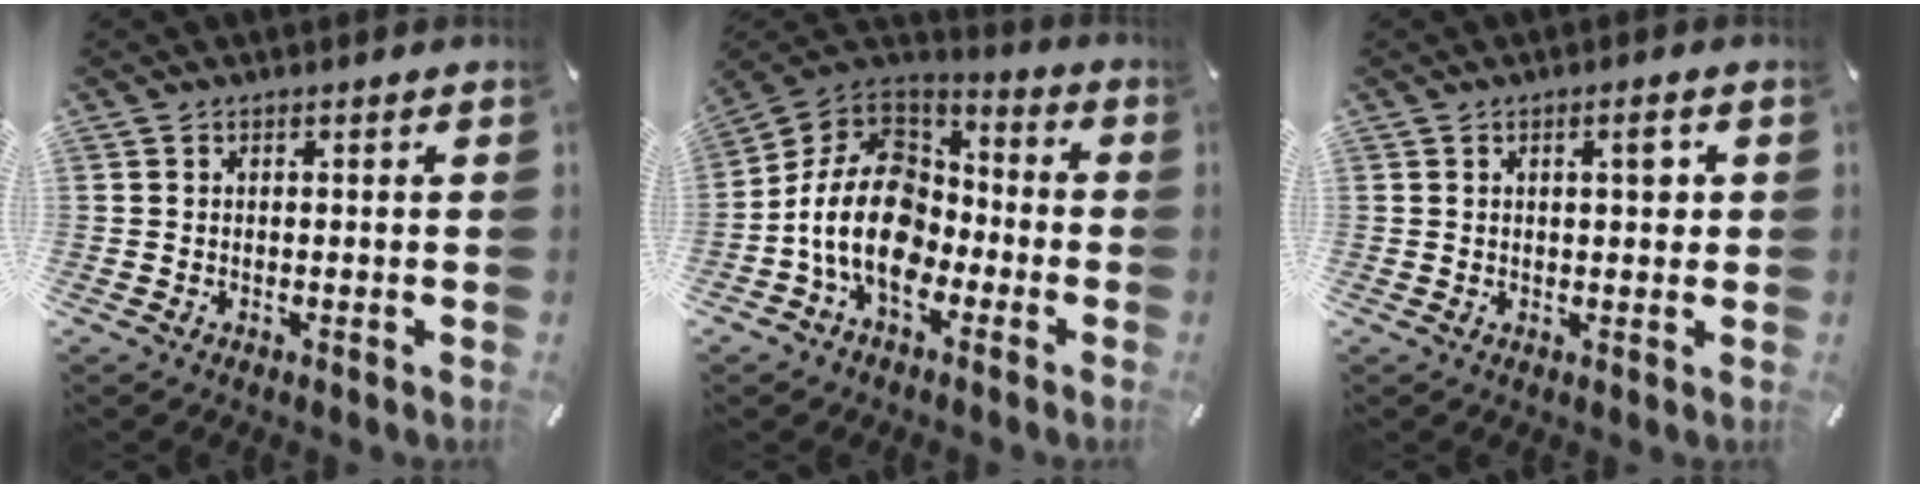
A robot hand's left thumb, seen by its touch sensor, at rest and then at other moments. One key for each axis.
{"total": 16.7, "fx": -6.3, "fy": 11.7, "fz": 10.0, "tx": -0.214, "ty": 0.031, "tz": -0.117}
{"total": 4.0, "fx": 1.1, "fy": 1.5, "fz": 3.5, "tx": -0.047, "ty": -0.001, "tz": 0.010}